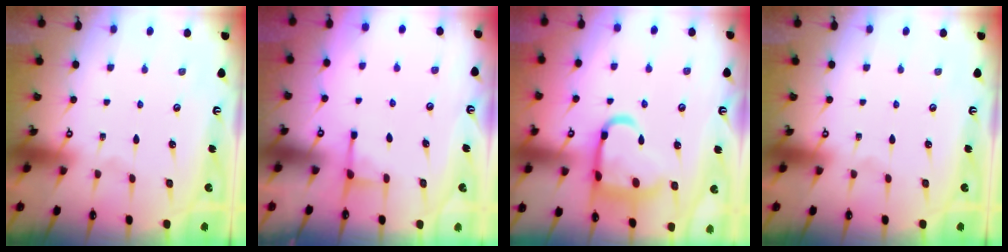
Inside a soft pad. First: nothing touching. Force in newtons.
{"total": 2.9, "press": 2.8, "slide": 0.5}
{"total": 15.0, "press": 15.0, "slide": 1.3}
{"total": 0.0}